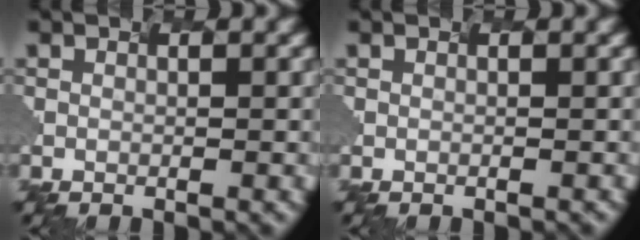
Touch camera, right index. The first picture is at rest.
{"total": 0.0}